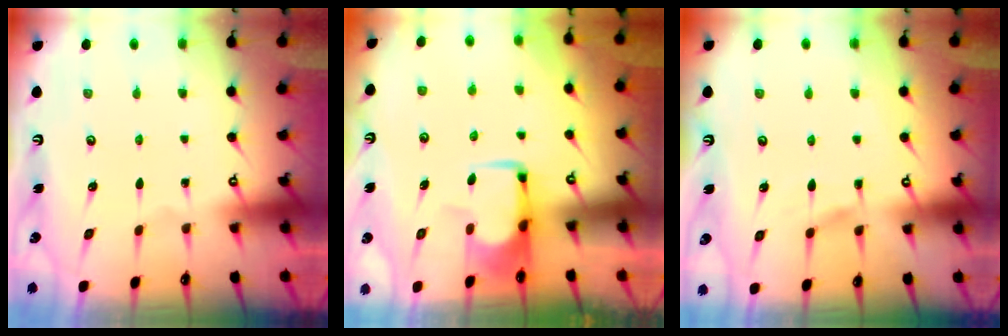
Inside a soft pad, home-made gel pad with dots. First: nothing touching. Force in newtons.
{"total": 1.8, "press": 1.7, "slide": 0.4}
{"total": 5.4, "press": 5.4, "slide": 0.5}